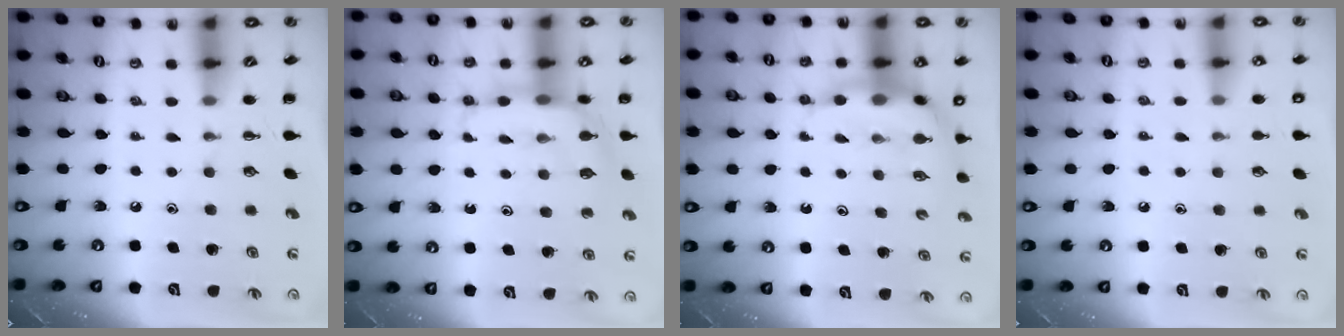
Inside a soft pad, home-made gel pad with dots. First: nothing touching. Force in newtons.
{"total": 9.0, "press": 8.9, "slide": 1.3}
{"total": 7.3, "press": 7.2, "slide": 0.8}
{"total": 5.9, "press": 5.6, "slide": 1.8}